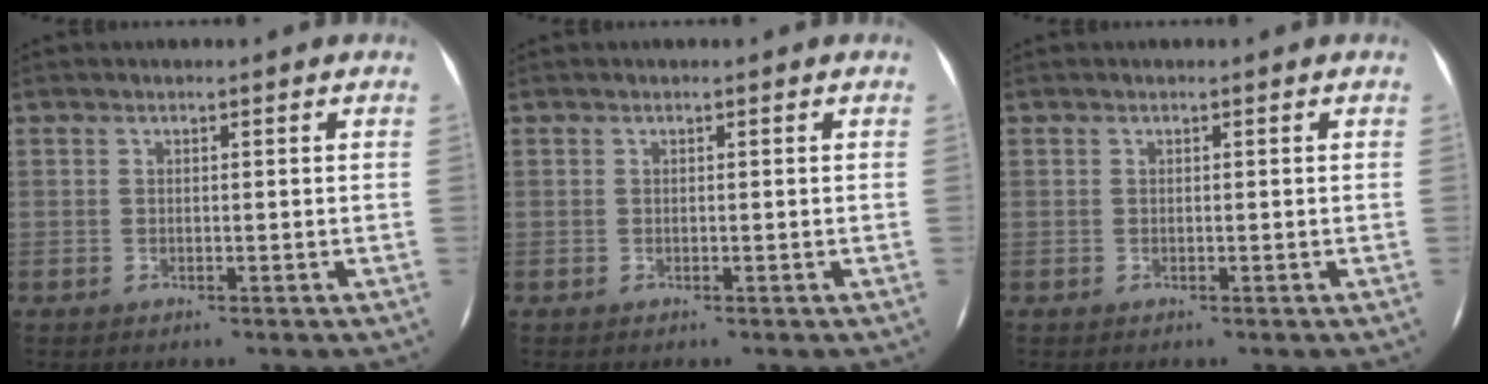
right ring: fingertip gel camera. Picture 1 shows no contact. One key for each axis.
{"total": 0.0}
{"total": 0.0}